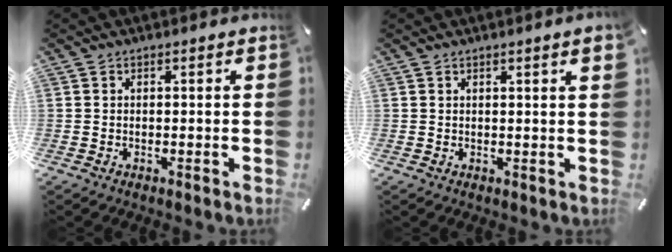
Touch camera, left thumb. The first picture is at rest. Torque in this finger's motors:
{"motor_torque": [0.05, 0.04, 0.04, -0.09, 0.02]}